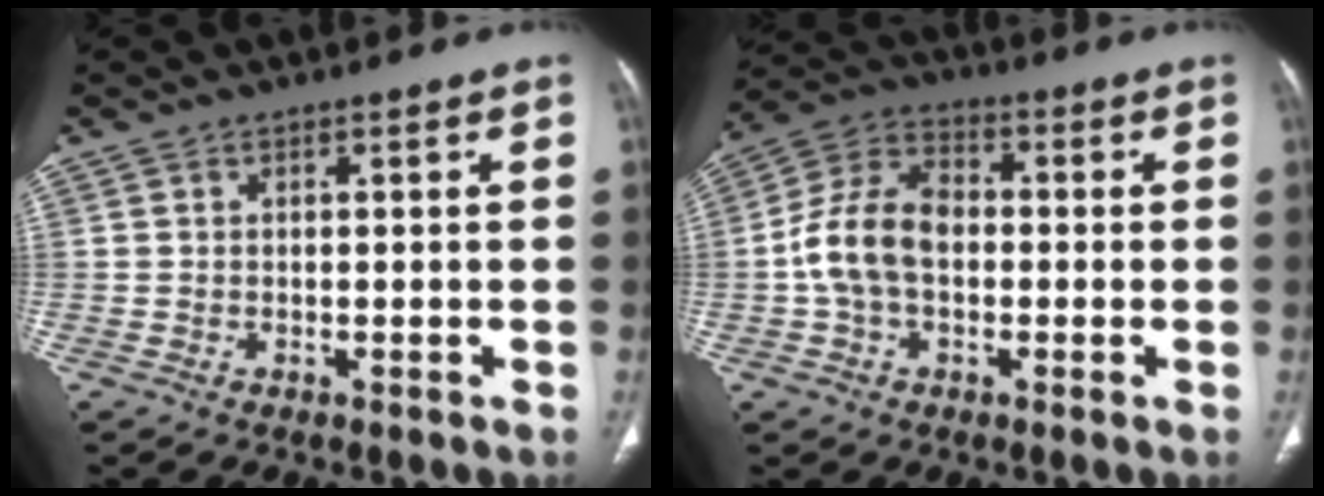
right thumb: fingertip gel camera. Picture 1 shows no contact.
{"total": 11.5, "force": [-0.9, 7.8, 8.4], "torque": [-0.158, 0.034, -0.025]}